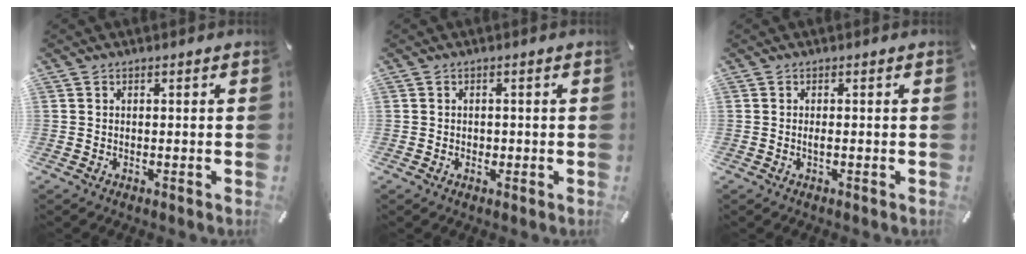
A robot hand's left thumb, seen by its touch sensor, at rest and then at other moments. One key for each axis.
{"total": 1.1, "fx": -0.3, "fy": 0.9, "fz": 0.6, "tx": -0.012, "ty": 0.004, "tz": -0.007}
{"total": 0.9, "fx": -0.2, "fy": 0.2, "fz": 0.9, "tx": -0.017, "ty": -0.003, "tz": -0.003}